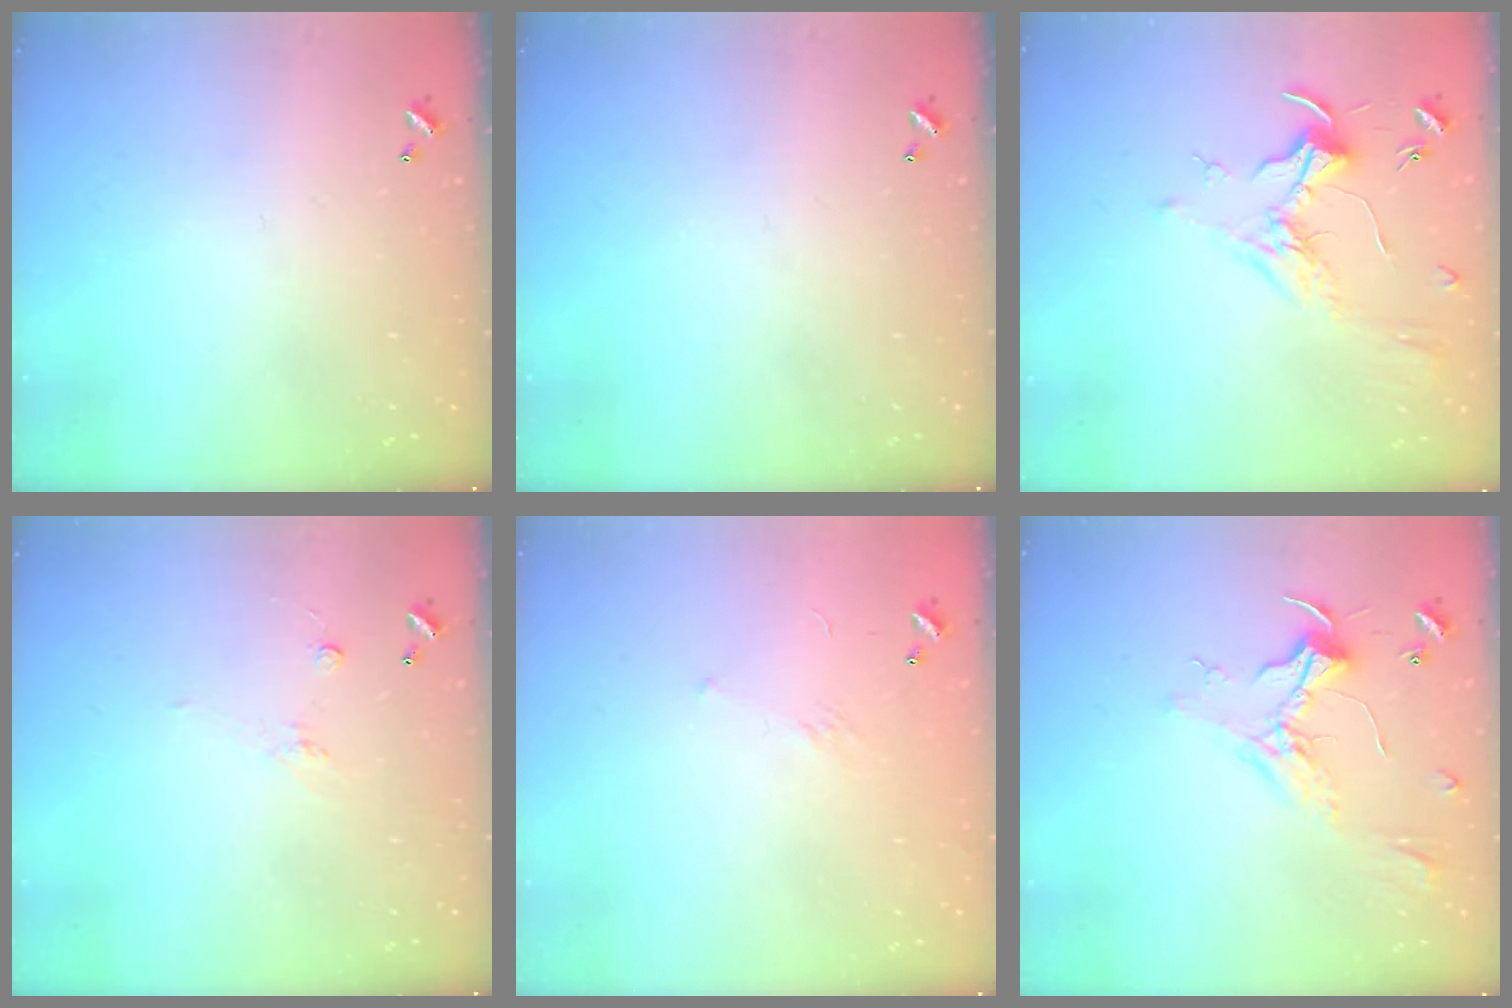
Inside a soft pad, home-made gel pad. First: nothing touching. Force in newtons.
{"total": 0.0}
{"total": 1.8, "press": 1.6, "slide": 0.8}
{"total": 1.7, "press": 1.5, "slide": 0.8}
{"total": 7.3, "press": 7.2, "slide": 1.0}
{"total": 2.5, "press": 2.3, "slide": 0.8}